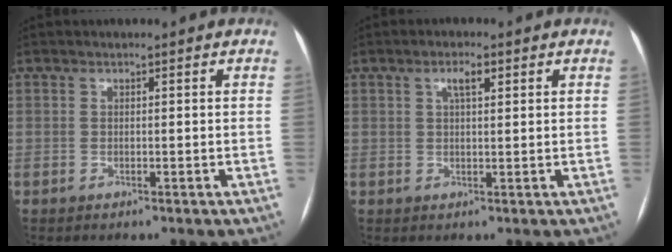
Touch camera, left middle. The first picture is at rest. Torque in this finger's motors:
{"motor_torque": [0.78, 0.06, 0.36, 0.02]}